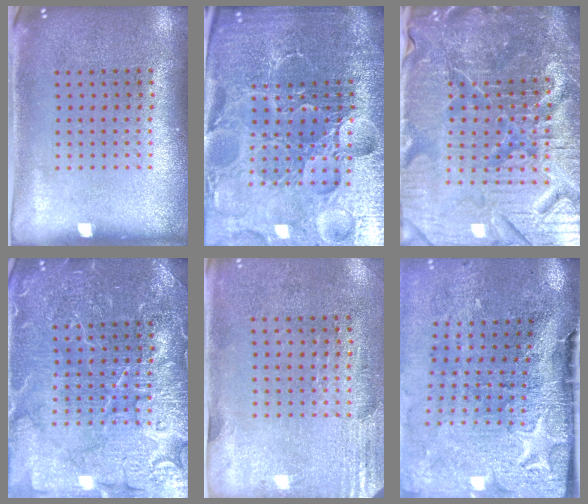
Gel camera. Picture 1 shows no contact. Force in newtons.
{"total": 6.2, "press": 5.6, "slide": 2.7}
{"total": 7.1, "press": 6.3, "slide": 3.2}
{"total": 7.1, "press": 7.0, "slide": 1.0}
{"total": 2.9, "press": 2.5, "slide": 1.5}
{"total": 5.0, "press": 4.0, "slide": 3.0}